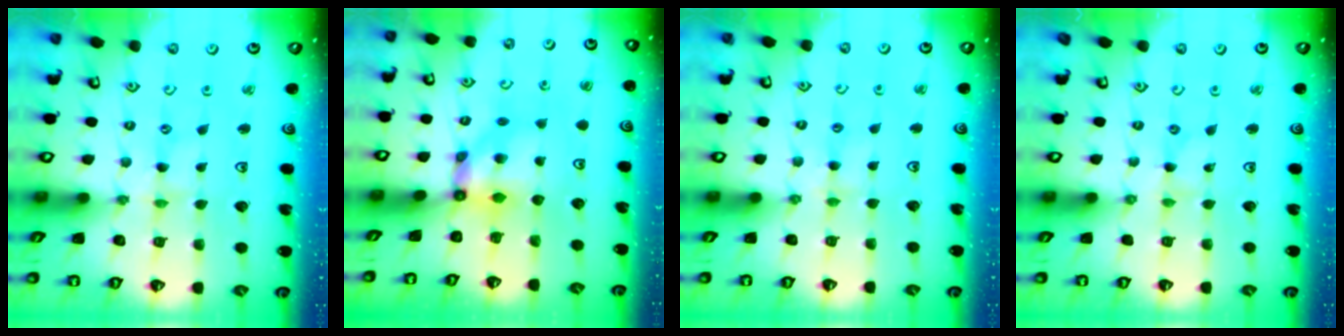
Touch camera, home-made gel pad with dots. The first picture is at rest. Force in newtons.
{"total": 5.6, "press": 5.6, "slide": 0.3}
{"total": 2.8, "press": 2.8, "slide": 0.4}
{"total": 0.0}